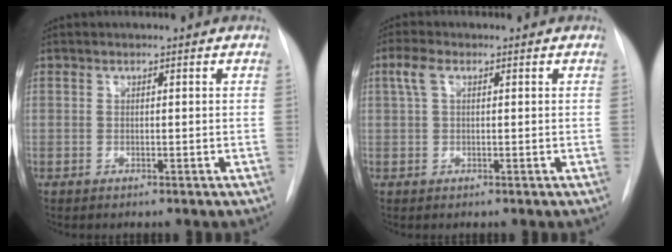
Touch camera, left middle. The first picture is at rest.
{"total": 2.7, "force": [1.0, 1.2, 2.2], "torque": [-0.055, 0.021, 0.025]}